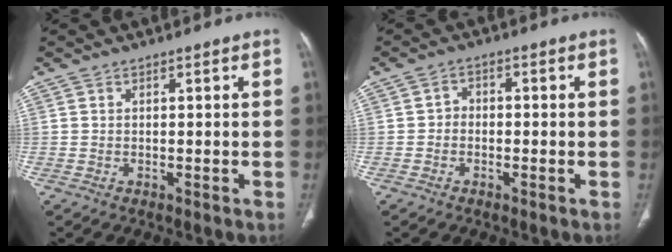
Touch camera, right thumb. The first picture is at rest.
{"total": 2.3, "force": [-0.6, 1.9, 1.1], "torque": [-0.005, 0.011, -0.019]}